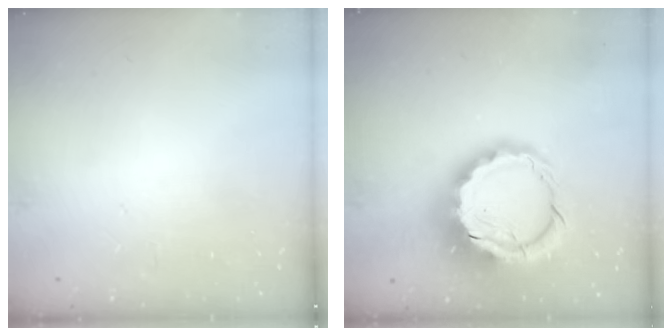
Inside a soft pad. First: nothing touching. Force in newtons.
{"total": 14.6, "press": 14.3, "slide": 3.0}